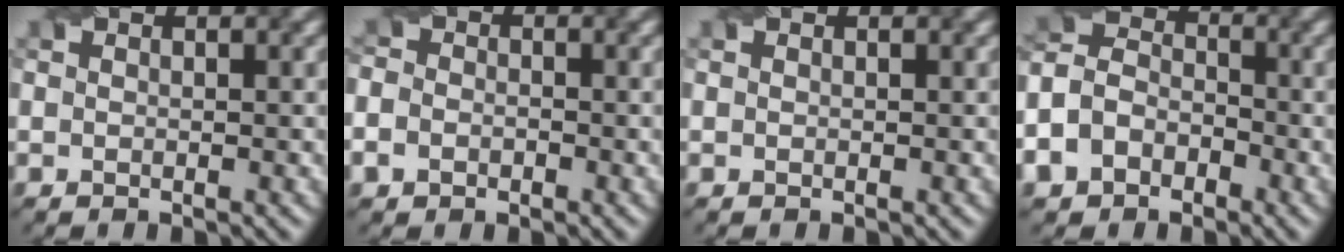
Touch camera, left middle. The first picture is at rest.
{"total": 2.6, "force": [-0.8, 2.2, 1.1], "torque": [-0.008, 0.004, -0.023]}
{"total": 0.0}
{"total": 6.1, "force": [-3.0, 4.6, 2.6], "torque": [-0.041, 0.000, -0.063]}